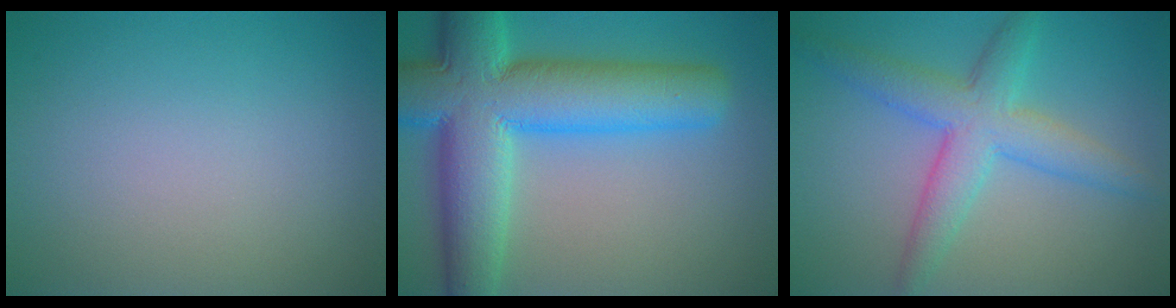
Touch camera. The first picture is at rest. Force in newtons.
{"total": 12.5, "press": 12.5, "slide": 0.5}
{"total": 5.3, "press": 5.3, "slide": 0.1}